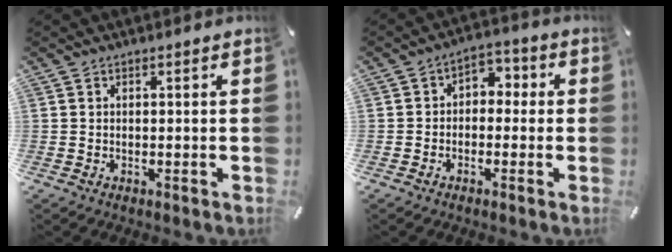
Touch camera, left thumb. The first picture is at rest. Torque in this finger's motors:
{"motor_torque": [0.04, -0.03, 0.00, 0.02, 0.02]}